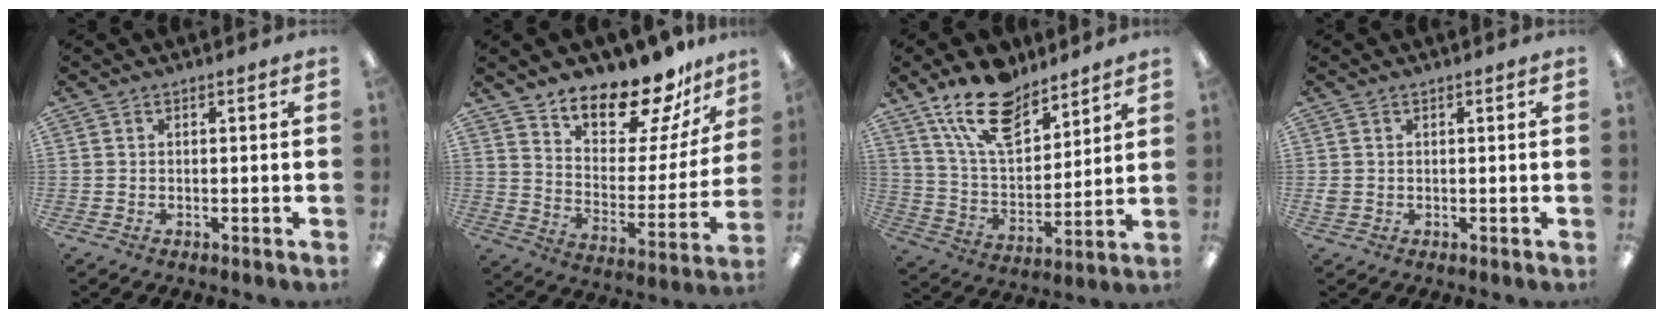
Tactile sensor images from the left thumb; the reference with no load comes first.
{"total": 16.0, "force": [14.3, 4.7, 5.3], "torque": [-0.094, -0.127, 0.250]}
{"total": 16.8, "force": [12.2, 7.8, 8.5], "torque": [-0.163, -0.058, 0.223]}
{"total": 1.3, "force": [0.3, 1.1, 0.5], "torque": [-0.010, 0.003, 0.004]}